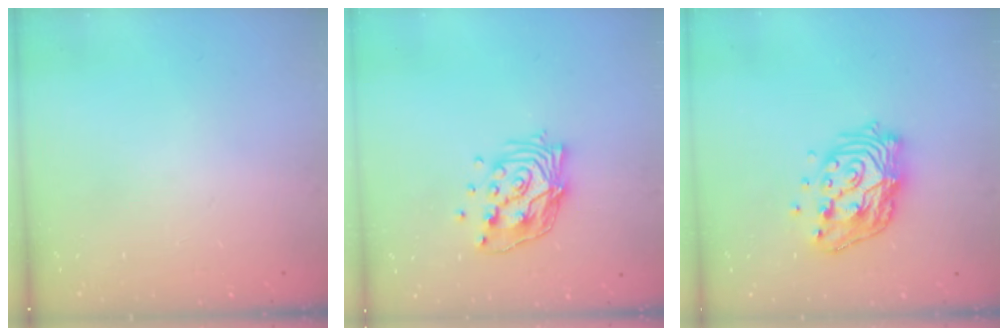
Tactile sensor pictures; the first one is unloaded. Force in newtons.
{"total": 13.1, "press": 13.1, "slide": 1.2}
{"total": 18.0, "press": 17.9, "slide": 1.6}